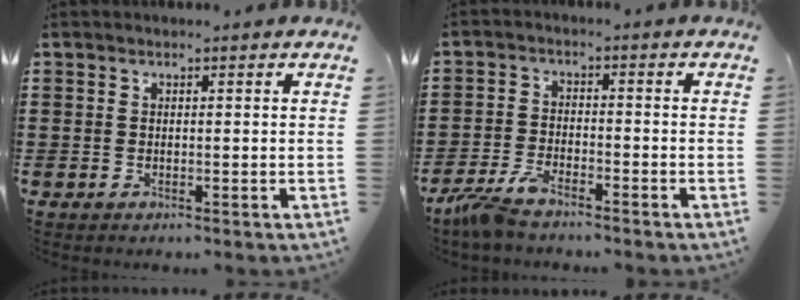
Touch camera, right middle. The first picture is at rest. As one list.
[{"total": 4.8, "force": [-4.0, 1.1, 2.5], "torque": [-0.069, -0.003, -0.084]}]